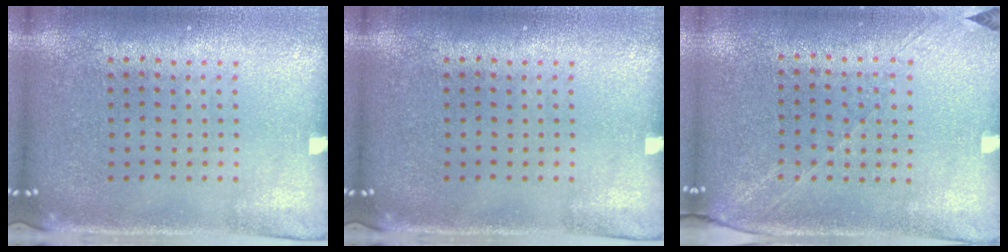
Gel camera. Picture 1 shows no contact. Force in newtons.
{"total": 0.0}
{"total": 1.2, "press": 1.1, "slide": 0.6}